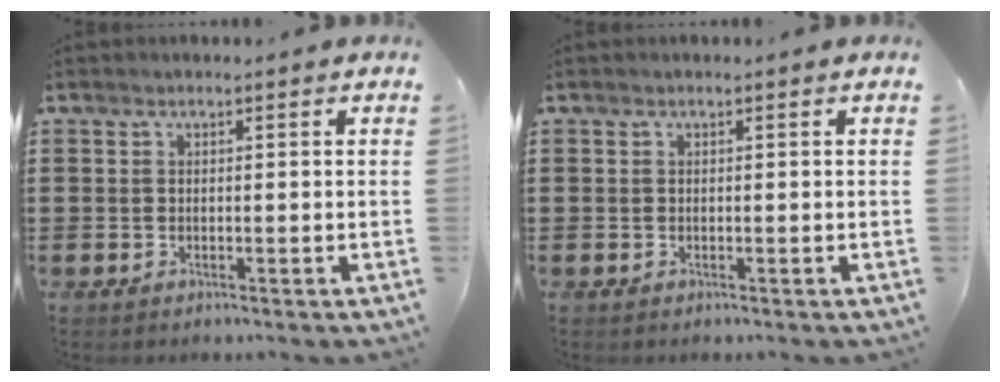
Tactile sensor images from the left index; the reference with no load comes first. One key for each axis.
{"total": 0.0}